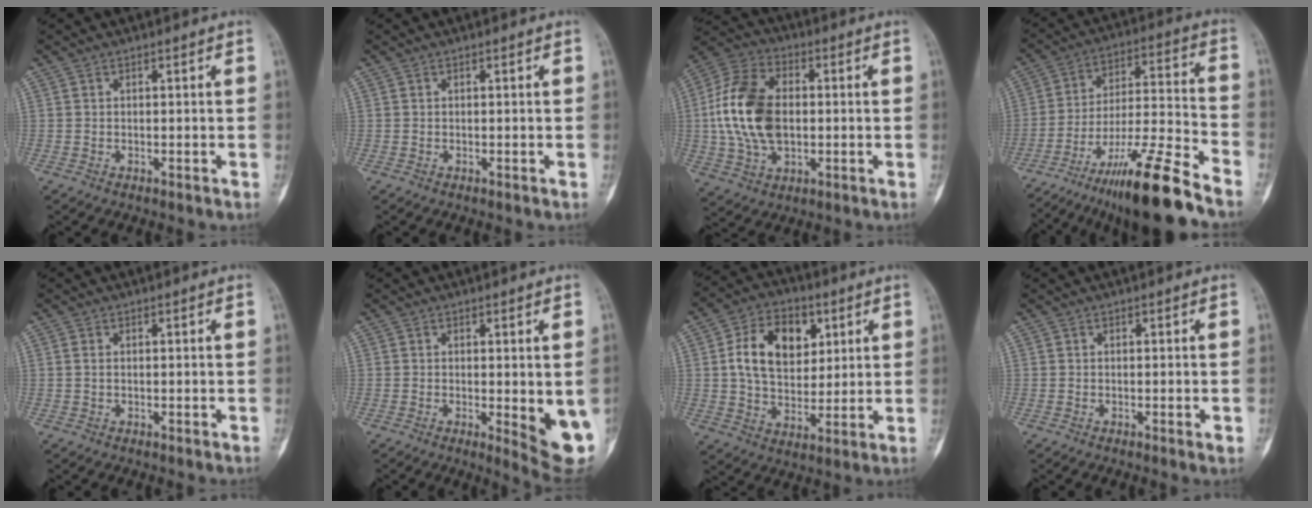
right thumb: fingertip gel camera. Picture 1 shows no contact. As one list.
[{"total": 0.0}, {"total": 12.7, "force": [0.7, 8.5, 9.4], "torque": [-0.172, 0.010, 0.014]}, {"total": 18.7, "force": [-14.0, 1.4, 12.4], "torque": [-0.227, 0.067, -0.239]}, {"total": 0.8, "force": [0.1, 0.5, 0.6], "torque": [-0.015, 0.001, 0.003]}, {"total": 8.4, "force": [-1.3, 2.3, 8.0], "torque": [-0.087, -0.018, -0.011]}, {"total": 14.3, "force": [3.9, 9.8, 9.6], "torque": [-0.128, -0.004, 0.066]}, {"total": 1.2, "force": [-0.3, 0.0, 1.2], "torque": [-0.014, -0.003, -0.003]}]